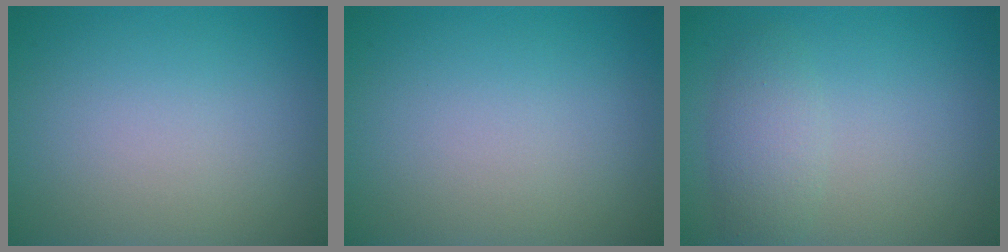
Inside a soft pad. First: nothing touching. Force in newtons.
{"total": 0.0}
{"total": 2.5, "press": 2.5, "slide": 0.1}